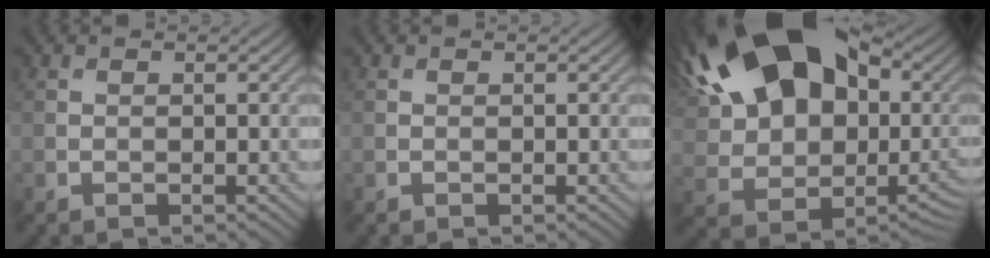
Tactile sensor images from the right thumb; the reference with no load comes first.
{"total": 0.0}
{"total": 21.5, "force": [7.5, 13.9, 14.5], "torque": [-0.278, 0.053, 0.140]}